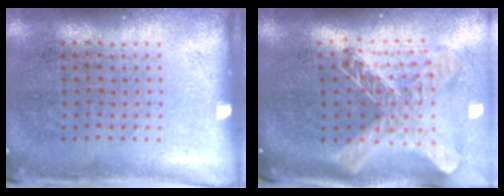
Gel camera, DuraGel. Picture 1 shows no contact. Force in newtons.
{"total": 2.3, "press": 1.7, "slide": 1.5}